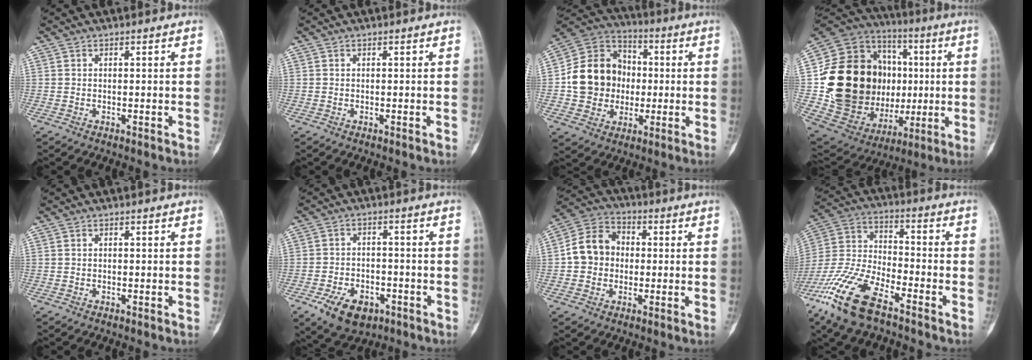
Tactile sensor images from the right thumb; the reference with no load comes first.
{"total": 0.0}
{"total": 16.4, "force": [-0.6, 14.4, 7.9], "torque": [-0.107, 0.029, -0.008]}
{"total": 33.3, "force": [0.5, 23.6, 23.5], "torque": [-0.388, 0.028, 0.027]}
{"total": 0.0}
{"total": 10.2, "force": [-5.1, 6.5, 5.9], "torque": [-0.083, 0.023, -0.075]}
{"total": 10.0, "force": [-0.1, 8.7, 5.0], "torque": [-0.070, 0.029, -0.014]}
{"total": 16.4, "force": [-10.5, 6.2, 11.0], "torque": [-0.241, 0.036, -0.210]}